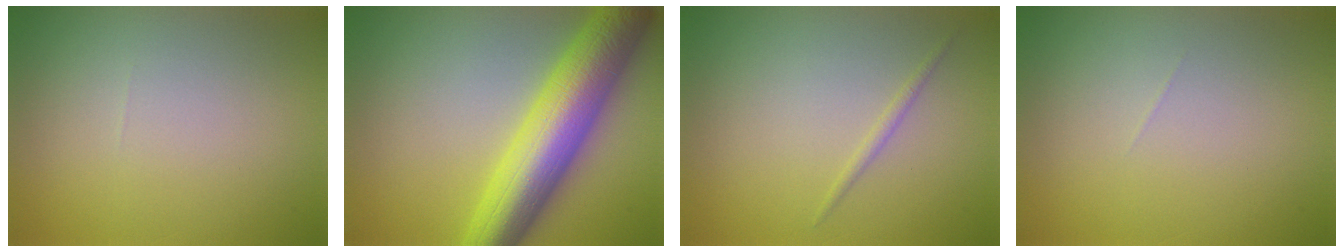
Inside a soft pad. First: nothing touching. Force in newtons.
{"total": 10.0, "press": 10.0, "slide": 0.2}
{"total": 0.7, "press": 0.7, "slide": 0.0}
{"total": 0.0}